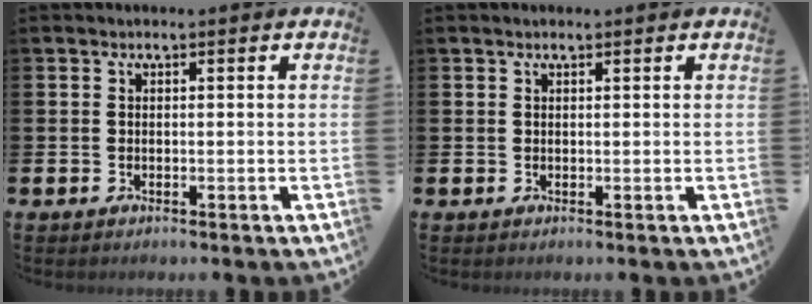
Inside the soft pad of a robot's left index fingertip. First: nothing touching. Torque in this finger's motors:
{"motor_torque": [0.75, -0.72, 0.05, 0.01]}